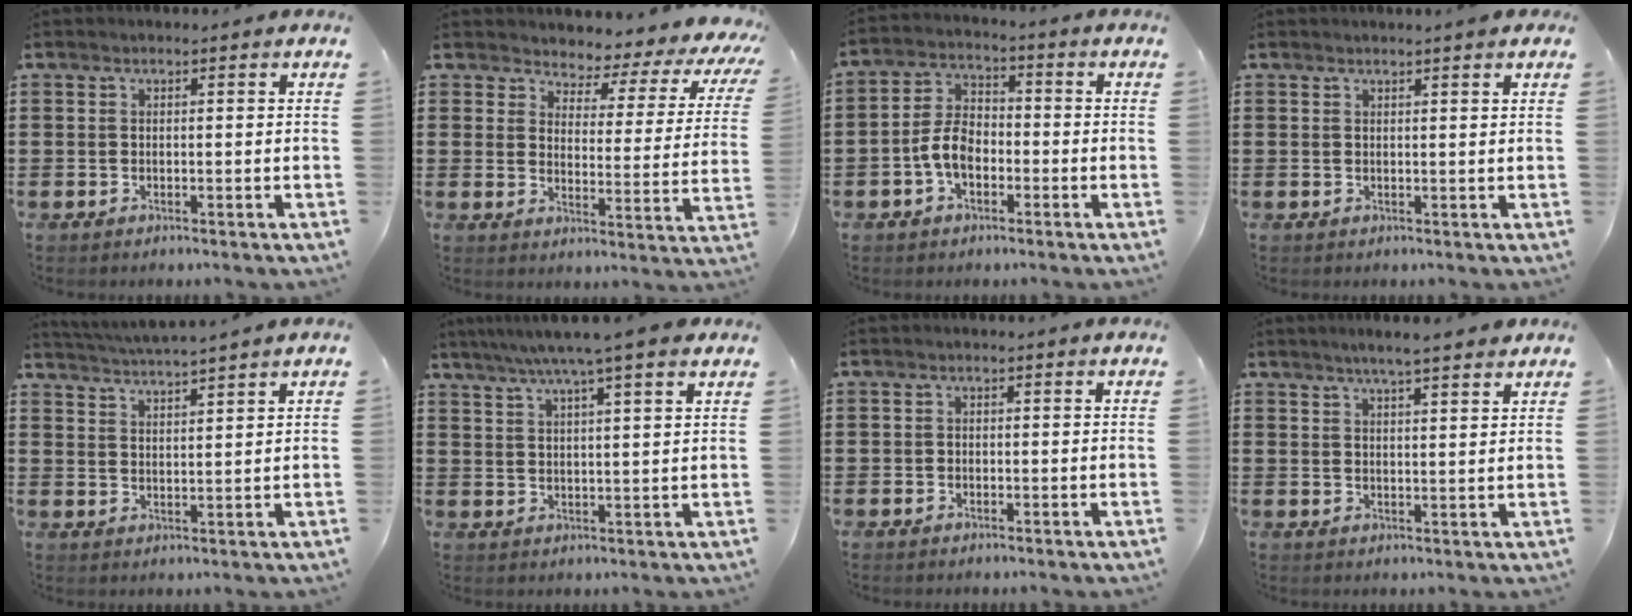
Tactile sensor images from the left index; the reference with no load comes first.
{"total": 3.2, "force": [2.9, 1.4, 0.7], "torque": [-0.022, -0.030, 0.036]}
{"total": 5.9, "force": [-2.2, 3.5, 4.2], "torque": [-0.103, 0.005, -0.048]}
{"total": 1.2, "force": [1.0, -0.1, 0.6], "torque": [-0.013, -0.001, 0.020]}
{"total": 3.1, "force": [2.9, -0.9, 0.2], "torque": [-0.015, -0.015, 0.052]}
{"total": 6.3, "force": [4.9, -0.3, 4.0], "torque": [-0.091, -0.011, 0.083]}
{"total": 0.8, "force": [-0.5, 0.7, 0.1], "torque": [-0.005, 0.001, -0.011]}
{"total": 3.9, "force": [3.4, 0.0, 2.0], "torque": [-0.047, -0.004, 0.060]}